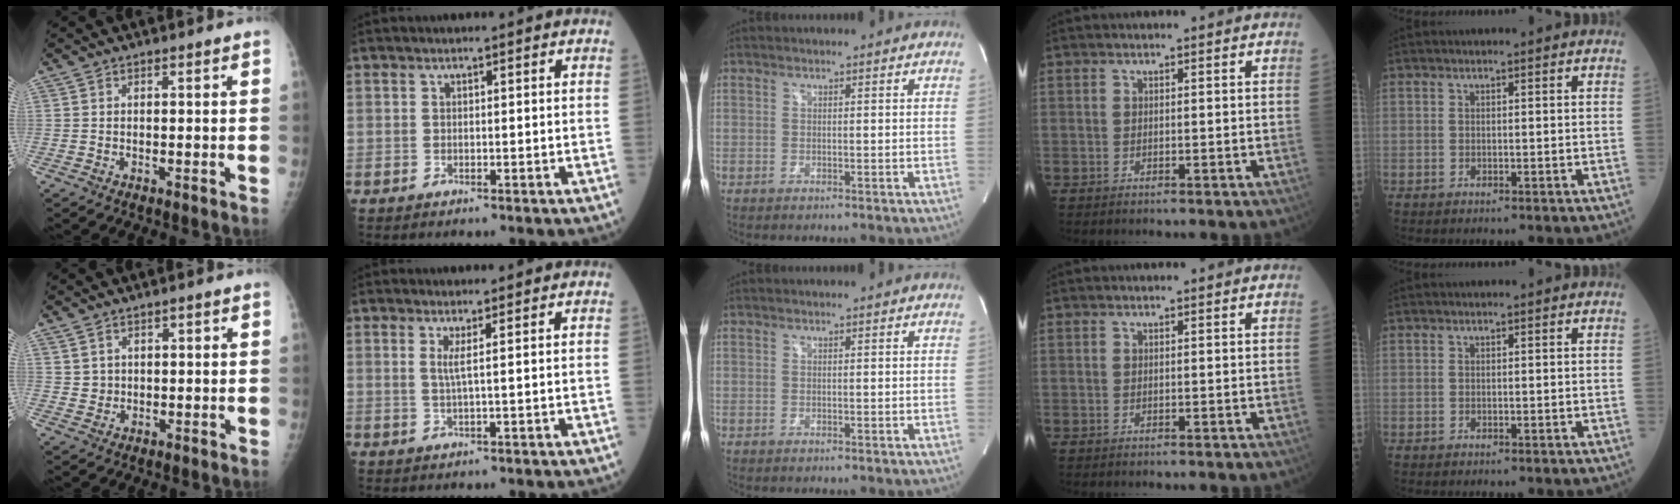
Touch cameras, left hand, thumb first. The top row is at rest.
{"thumb": {"total": 2.2, "force": [0.8, 2.0, 0.4], "torque": [0.009, -0.004, 0.014]}, "index": {"total": 1.5, "force": [0.4, -0.5, 1.4], "torque": [-0.035, -0.007, 0.009]}}